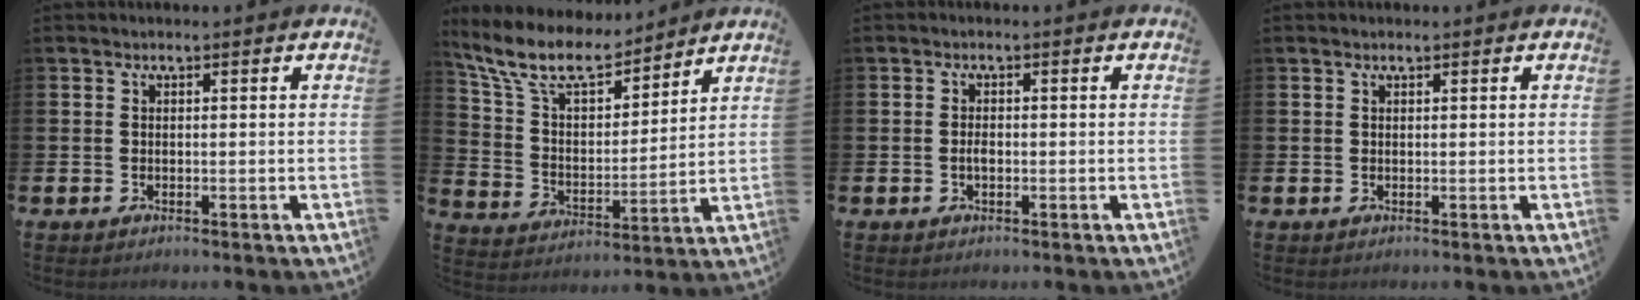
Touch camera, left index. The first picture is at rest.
{"total": 9.8, "force": [8.5, 3.1, 3.7], "torque": [-0.117, -0.051, 0.153]}
{"total": 1.1, "force": [-0.7, 0.4, 0.8], "torque": [-0.012, 0.001, -0.014]}
{"total": 0.6, "force": [0.5, 0.2, 0.3], "torque": [0.008, -0.004, 0.005]}